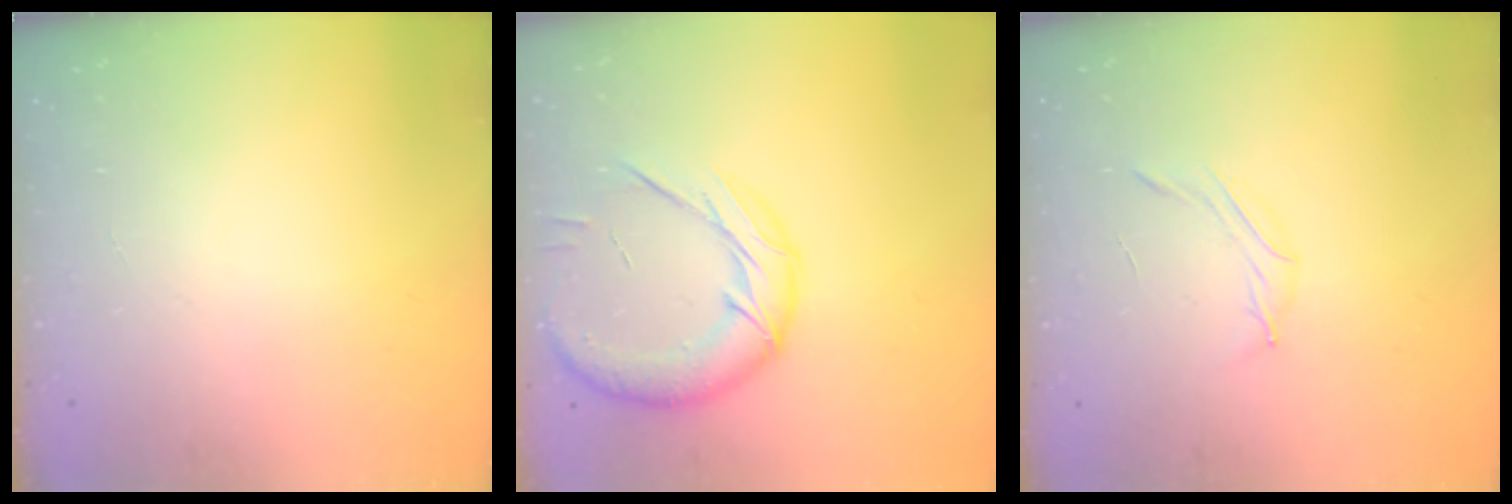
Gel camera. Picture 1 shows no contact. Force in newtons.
{"total": 18.4, "press": 18.2, "slide": 2.8}
{"total": 4.2, "press": 4.0, "slide": 1.2}